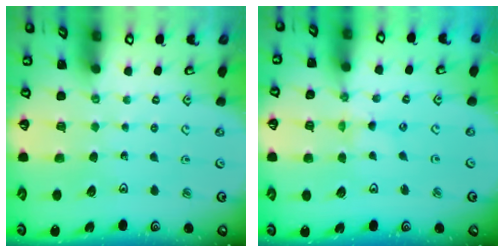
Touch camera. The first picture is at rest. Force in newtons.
{"total": 0.0}